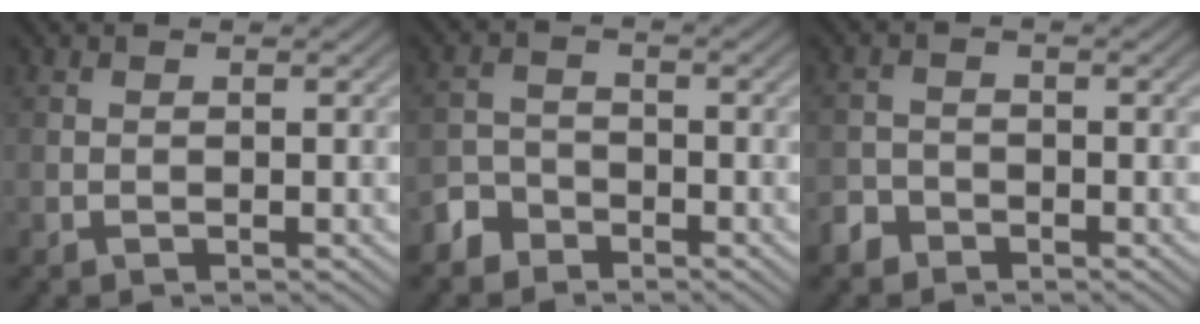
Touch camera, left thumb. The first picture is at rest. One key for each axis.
{"total": 3.1, "fx": -2.5, "fy": 1.9, "fz": 0.5, "tx": -0.009, "ty": 0.004, "tz": -0.061}
{"total": 2.2, "fx": -1.8, "fy": 1.2, "fz": 0.4, "tx": -0.005, "ty": 0.001, "tz": -0.043}